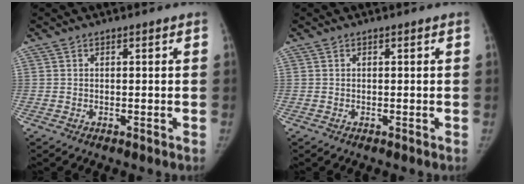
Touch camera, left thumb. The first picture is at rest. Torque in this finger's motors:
{"motor_torque": [-0.04, 0.04, 0.21, -0.13, -0.01]}